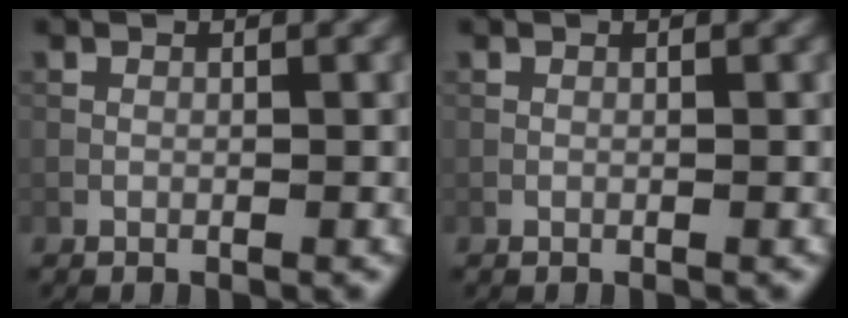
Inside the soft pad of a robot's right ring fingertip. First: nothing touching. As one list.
[{"total": 0.0}]